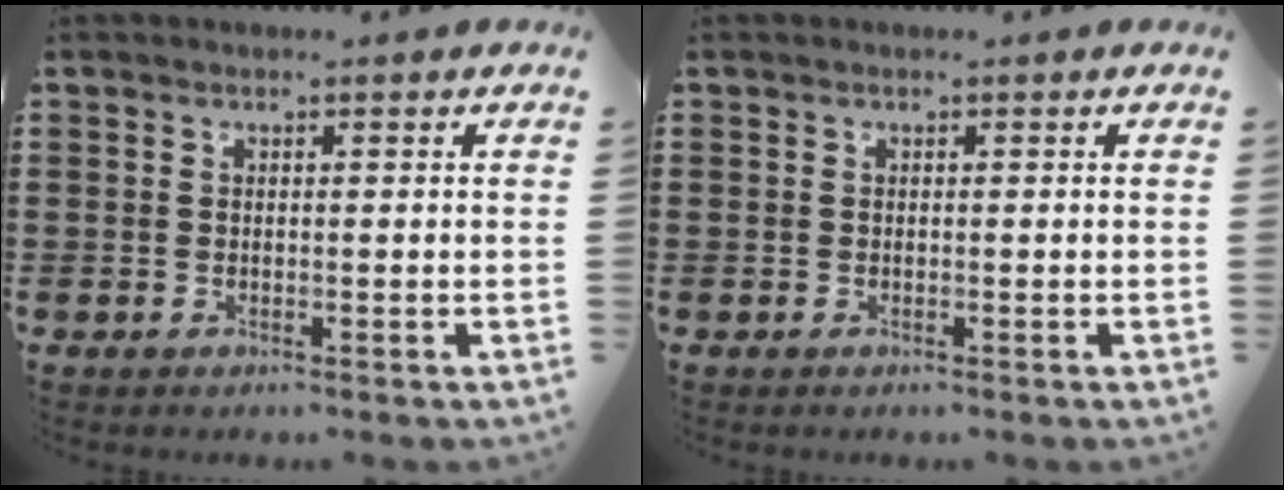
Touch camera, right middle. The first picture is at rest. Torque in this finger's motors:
{"motor_torque": [0.21, -0.43, -0.01, -0.01]}